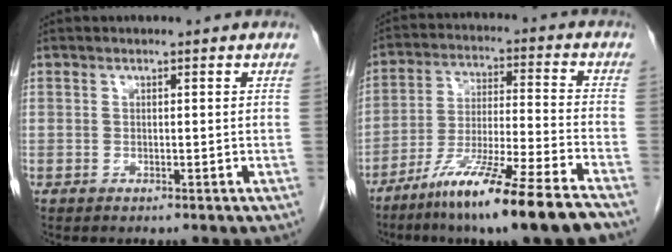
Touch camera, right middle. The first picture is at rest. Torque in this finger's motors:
{"motor_torque": [1.24, -0.90, 0.69, 0.18]}